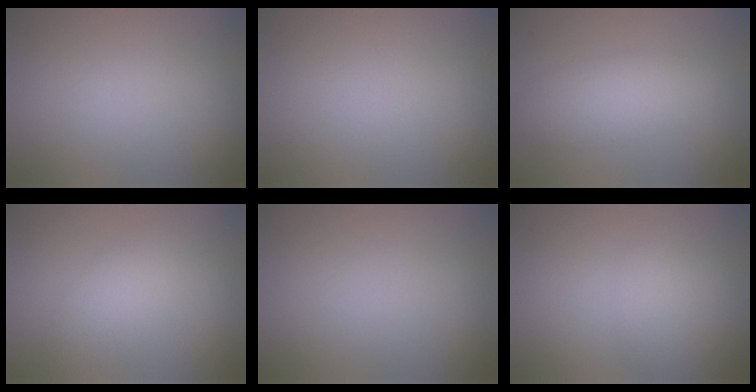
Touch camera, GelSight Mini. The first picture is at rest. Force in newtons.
{"total": 0.0}
{"total": 3.7, "press": 3.7, "slide": 0.0}
{"total": 3.0, "press": 3.0, "slide": 0.0}
{"total": 0.0}
{"total": 1.8, "press": 1.8, "slide": 0.1}